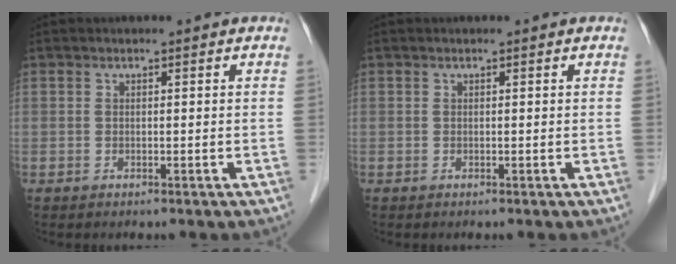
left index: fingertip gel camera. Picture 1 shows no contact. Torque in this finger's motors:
{"motor_torque": [-0.04, 0.05, 0.00, 0.00]}